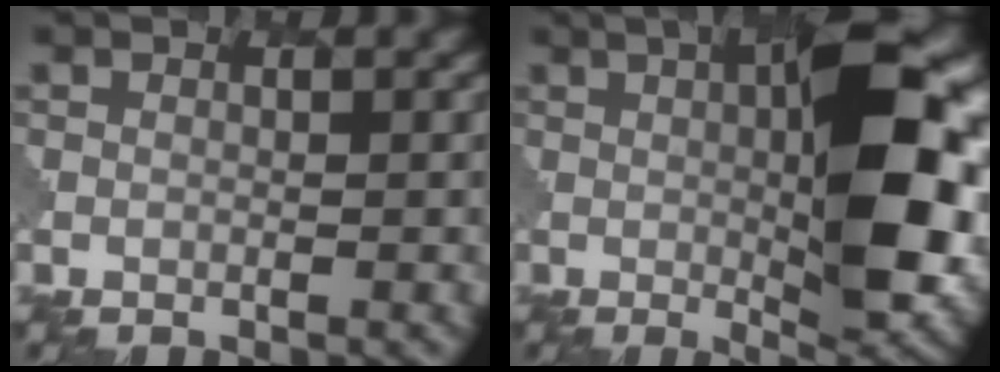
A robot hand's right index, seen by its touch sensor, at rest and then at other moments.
{"total": 12.5, "force": [1.4, 3.1, 12.1], "torque": [-0.154, 0.009, 0.007]}